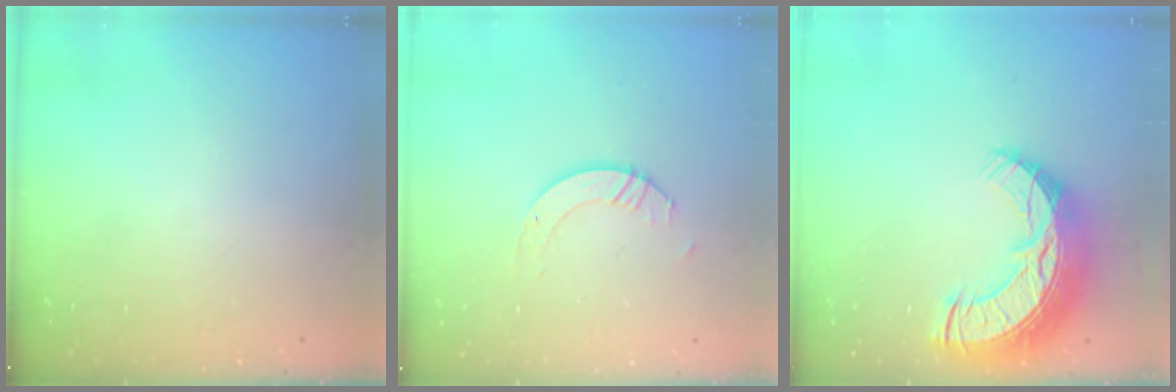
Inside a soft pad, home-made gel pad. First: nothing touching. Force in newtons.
{"total": 4.0, "press": 4.0, "slide": 0.3}
{"total": 19.3, "press": 19.2, "slide": 1.4}